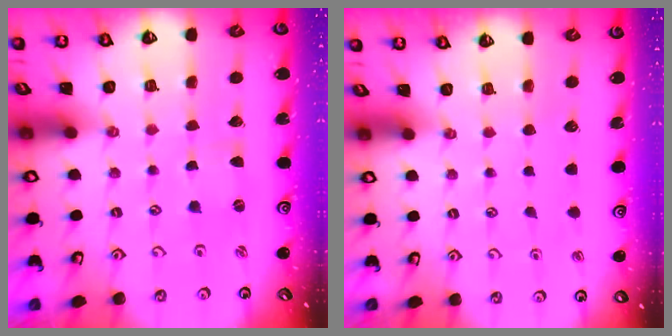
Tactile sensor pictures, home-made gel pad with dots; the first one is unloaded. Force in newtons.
{"total": 0.0}